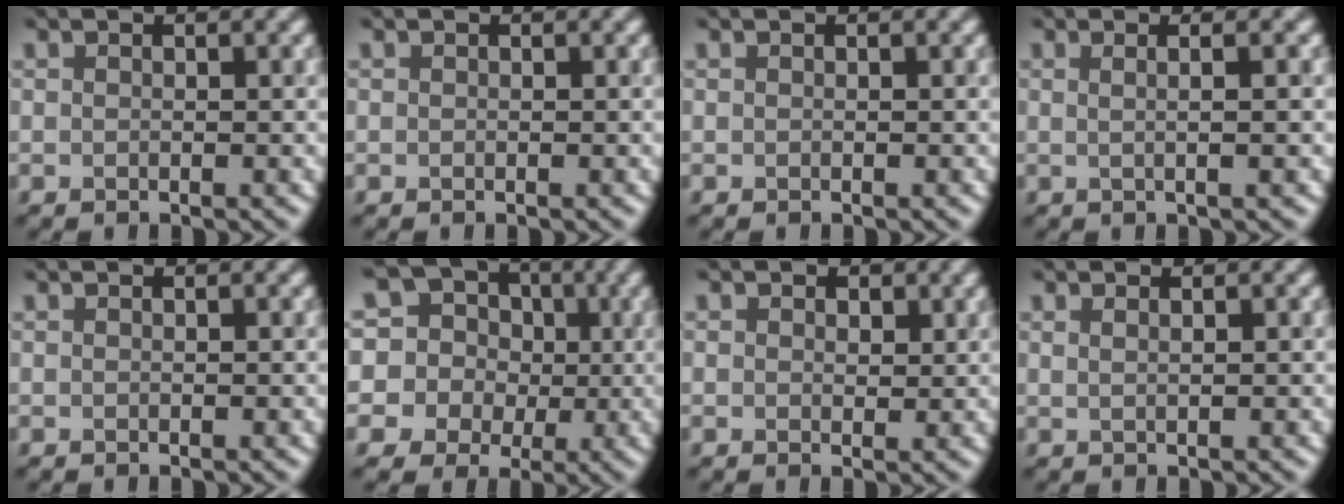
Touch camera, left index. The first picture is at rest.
{"total": 0.0}
{"total": 0.0}
{"total": 3.4, "force": [0.9, 1.5, 2.9], "torque": [-0.023, 0.016, -0.021]}
{"total": 0.0}
{"total": 13.8, "force": [5.6, 11.1, 5.9], "torque": [-0.136, 0.048, 0.066]}
{"total": 1.2, "force": [0.5, 1.0, 0.6], "torque": [-0.007, -0.002, 0.005]}
{"total": 1.2, "force": [0.7, 0.6, 0.9], "torque": [-0.006, -0.003, 0.003]}